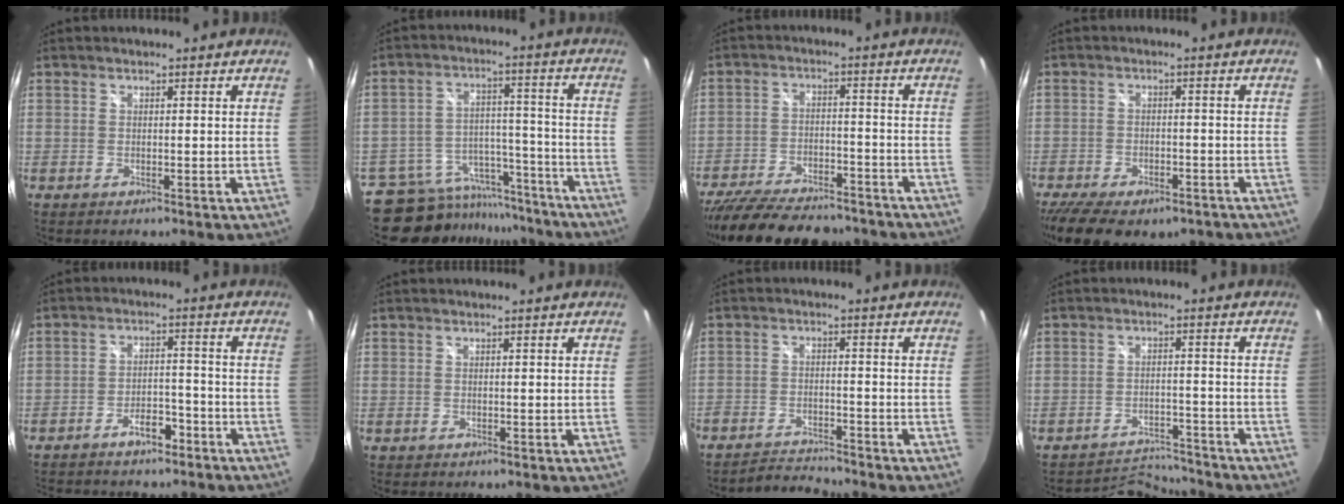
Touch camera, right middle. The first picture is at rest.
{"total": 16.0, "force": [-13.5, 7.9, 3.4], "torque": [-0.081, 0.038, -0.180]}
{"total": 20.7, "force": [-17.1, 7.3, 9.1], "torque": [-0.194, -0.015, -0.250]}
{"total": 14.6, "force": [-10.5, 6.6, 7.7], "torque": [-0.176, -0.029, -0.155]}
{"total": 8.2, "force": [-6.6, 3.3, 3.4], "torque": [-0.078, 0.020, -0.093]}
{"total": 0.0}
{"total": 6.6, "force": [-6.5, 0.8, 1.2], "torque": [-0.046, -0.006, -0.115]}
{"total": 6.7, "force": [-6.7, -0.1, -0.8], "torque": [-0.010, 0.011, -0.109]}